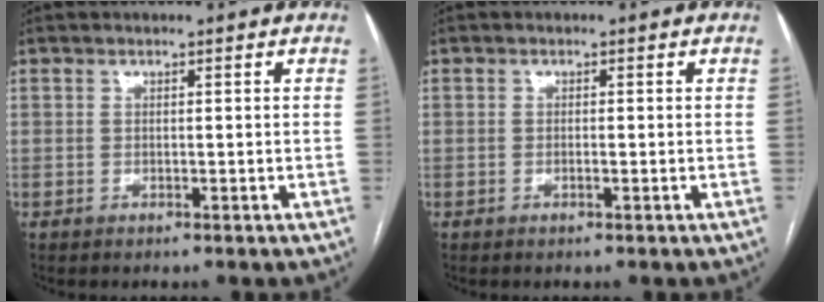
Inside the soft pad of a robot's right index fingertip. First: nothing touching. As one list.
[{"total": 0.8, "force": [-0.2, 0.2, 0.7], "torque": [-0.013, -0.001, -0.002]}]